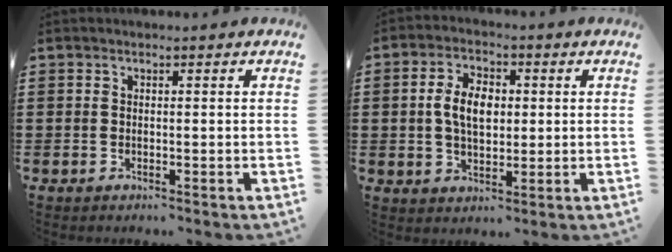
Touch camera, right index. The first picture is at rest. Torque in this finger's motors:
{"motor_torque": [0.81, 0.41, 0.25, 0.15]}